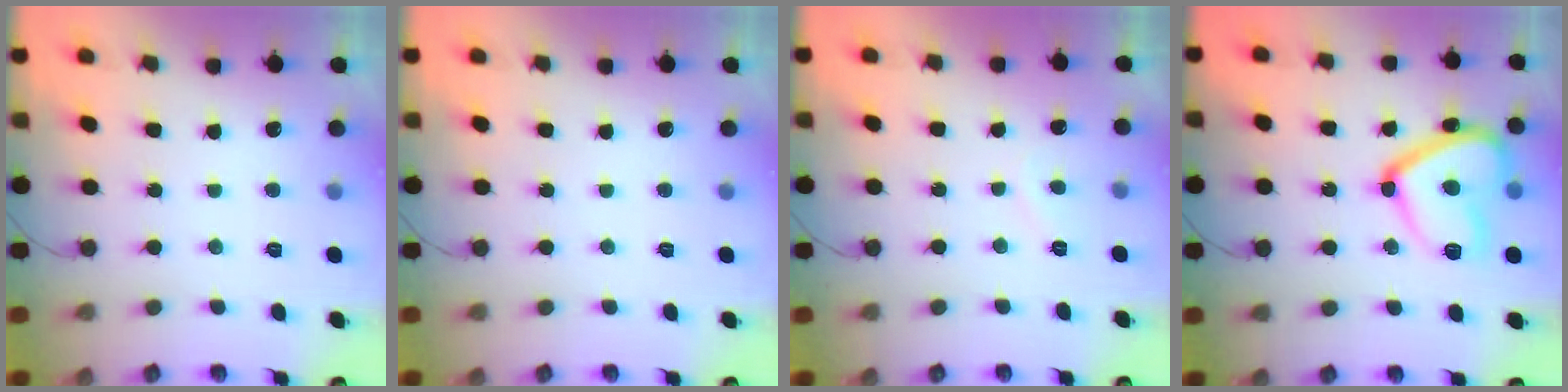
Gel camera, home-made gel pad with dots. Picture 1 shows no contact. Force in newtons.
{"total": 0.0}
{"total": 1.4, "press": 1.3, "slide": 0.5}
{"total": 18.3, "press": 18.3, "slide": 1.6}